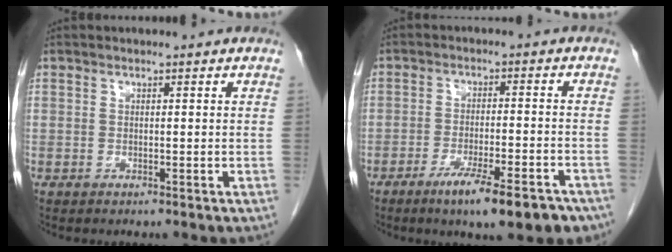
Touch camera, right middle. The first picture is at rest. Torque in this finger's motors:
{"motor_torque": [1.24, -0.90, 0.18, 0.05]}